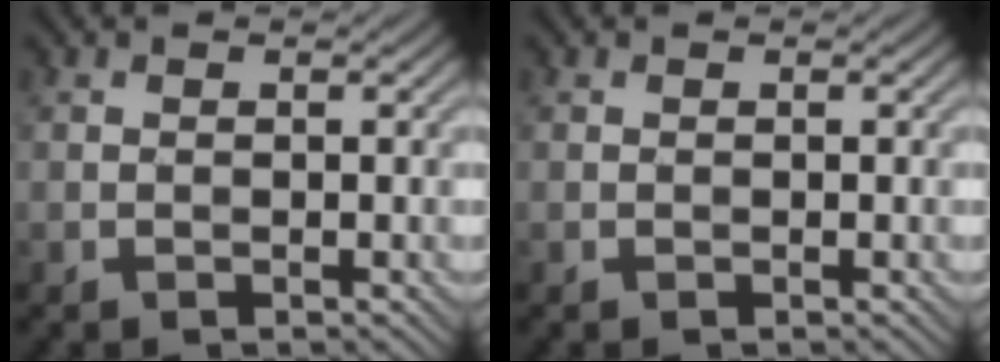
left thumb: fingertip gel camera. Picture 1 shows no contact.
{"total": 0.0}